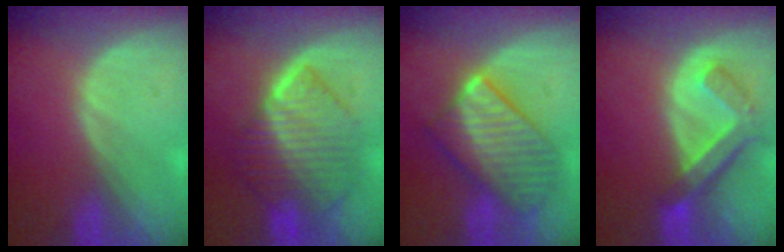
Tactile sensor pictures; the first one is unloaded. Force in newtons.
{"total": 10.2, "press": 10.1, "slide": 1.0}
{"total": 10.1, "press": 10.1, "slide": 0.8}
{"total": 7.4, "press": 6.4, "slide": 3.6}